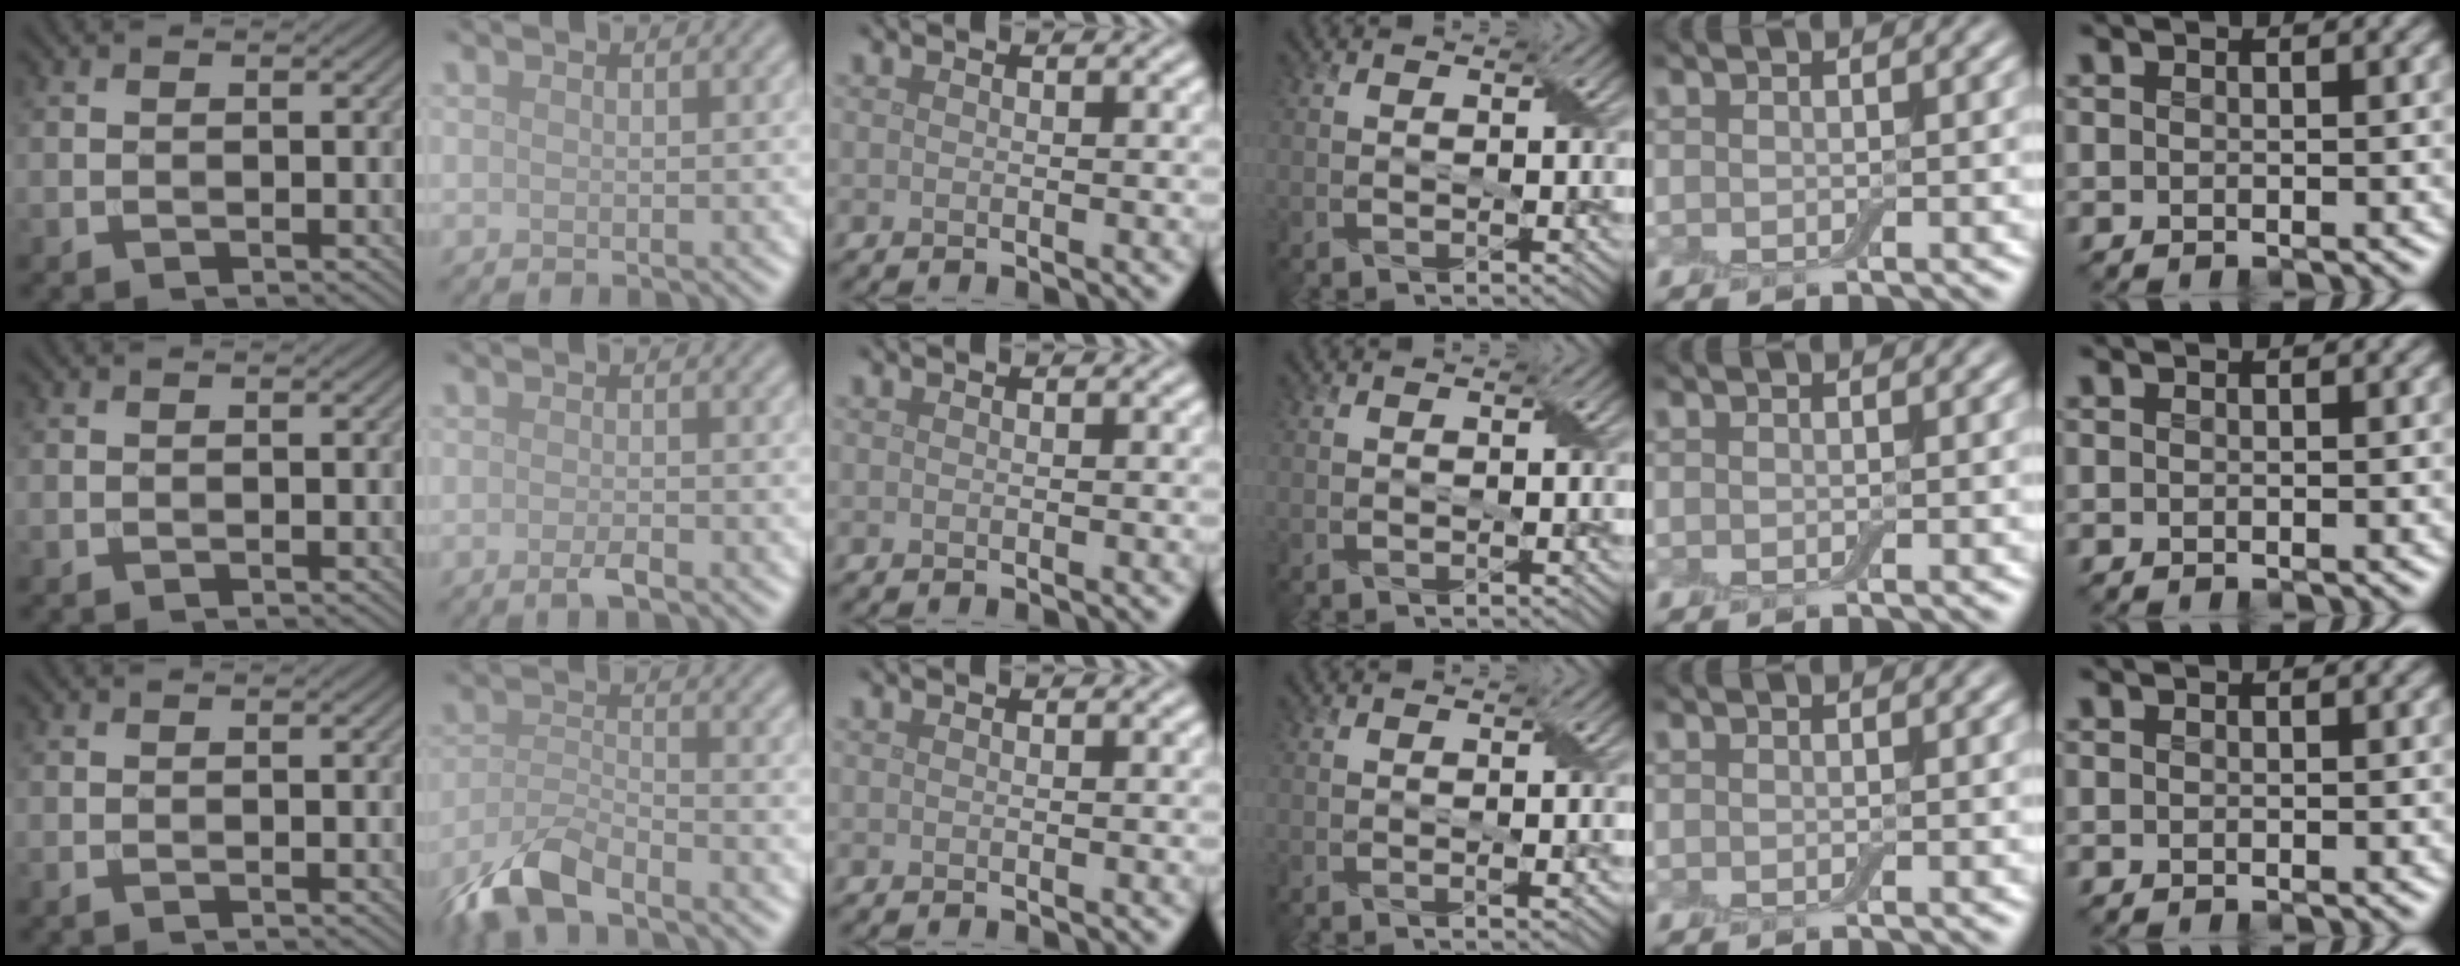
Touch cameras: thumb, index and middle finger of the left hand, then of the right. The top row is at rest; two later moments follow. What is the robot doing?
{"motion": "peel", "object": "small bumper sticker"}